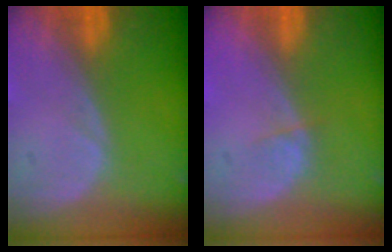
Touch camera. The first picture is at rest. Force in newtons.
{"total": 1.1, "press": 1.0, "slide": 0.4}